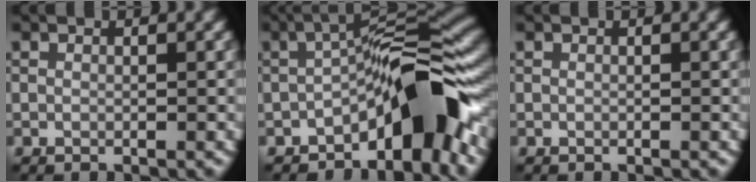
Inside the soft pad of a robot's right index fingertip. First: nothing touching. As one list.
[{"total": 9.2, "force": [-4.0, 2.9, 7.7], "torque": [-0.086, 0.022, -0.081]}, {"total": 0.0}]